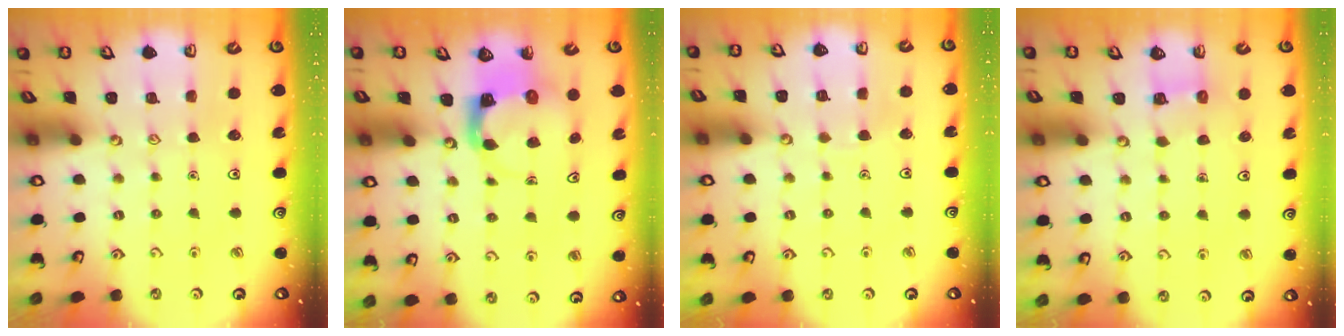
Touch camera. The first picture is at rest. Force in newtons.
{"total": 4.2, "press": 4.2, "slide": 0.2}
{"total": 2.5, "press": 2.5, "slide": 0.2}
{"total": 2.5, "press": 2.5, "slide": 0.1}